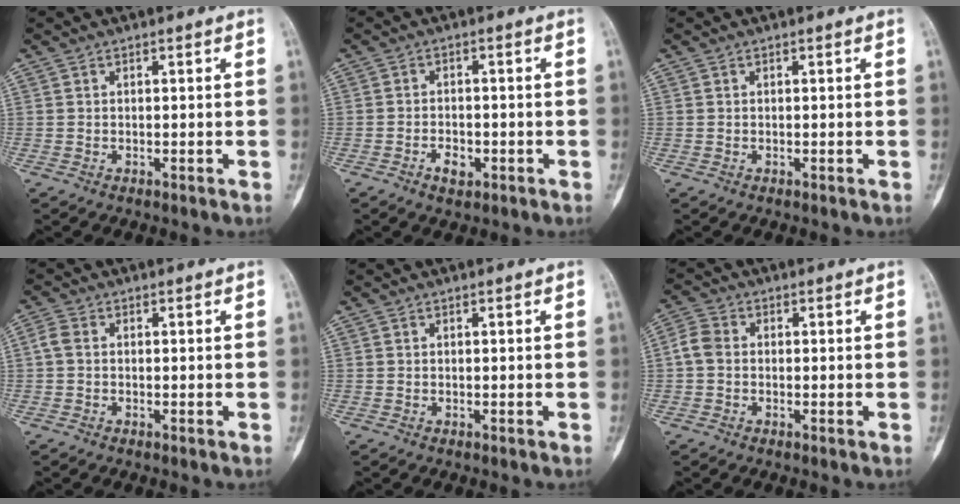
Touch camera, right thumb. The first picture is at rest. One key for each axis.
{"total": 3.3, "fx": -1.5, "fy": 2.0, "fz": 2.2, "tx": -0.029, "ty": 0.008, "tz": -0.023}
{"total": 0.0}
{"total": 2.2, "fx": 0.1, "fy": 1.6, "fz": 1.6, "tx": -0.037, "ty": 0.003, "tz": -0.003}
{"total": 0.0}
{"total": 3.7, "fx": -0.1, "fy": 3.0, "fz": 2.2, "tx": -0.046, "ty": 0.011, "tz": -0.010}